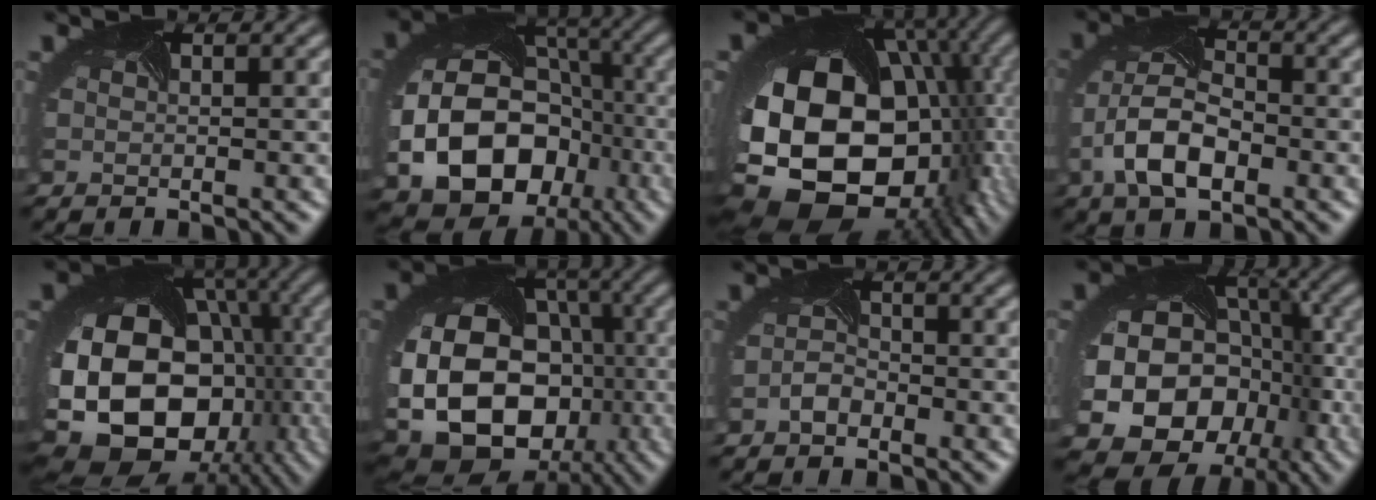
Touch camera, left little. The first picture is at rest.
{"total": 16.1, "force": [-4.5, 12.9, 8.4], "torque": [-0.154, -0.046, -0.070]}
{"total": 19.8, "force": [-2.7, 13.5, 14.3], "torque": [-0.253, -0.058, -0.014]}
{"total": 6.6, "force": [-2.7, 3.5, 5.0], "torque": [-0.116, -0.001, -0.057]}
{"total": 20.0, "force": [-3.9, 15.1, 12.4], "torque": [-0.233, -0.053, -0.034]}
{"total": 18.1, "force": [-3.6, 13.9, 11.1], "torque": [-0.218, -0.044, -0.048]}
{"total": 1.7, "force": [-1.3, 0.8, 0.7], "torque": [-0.020, 0.001, -0.025]}
{"total": 20.0, "force": [-4.5, 17.0, 9.5], "torque": [-0.176, -0.057, -0.061]}